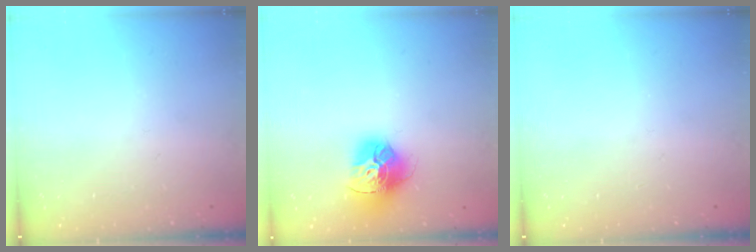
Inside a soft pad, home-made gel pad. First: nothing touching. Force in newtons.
{"total": 15.5, "press": 15.4, "slide": 1.7}
{"total": 0.0}